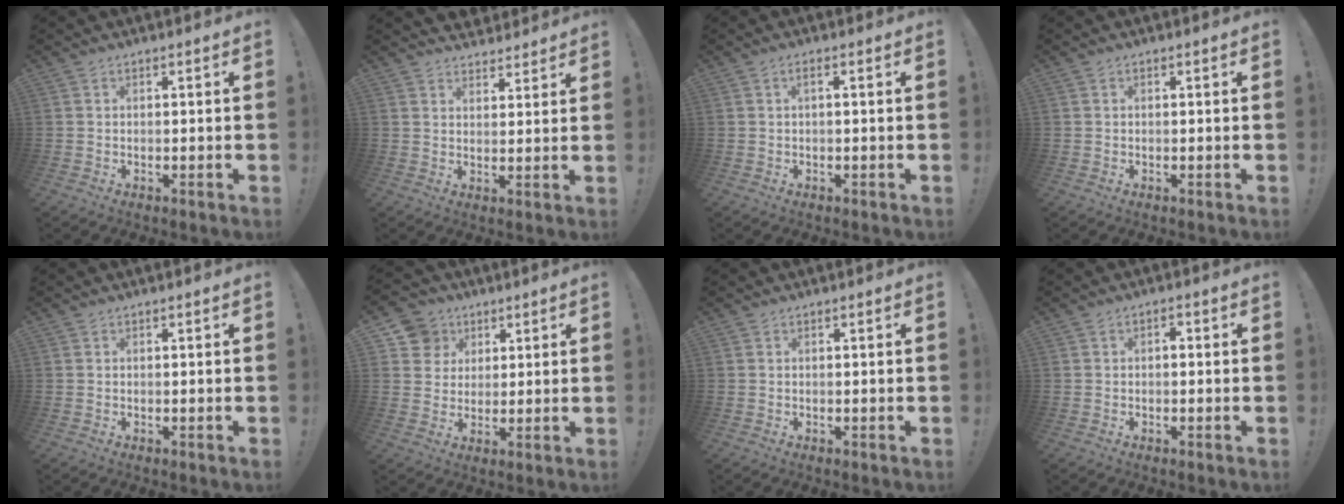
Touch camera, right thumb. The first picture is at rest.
{"total": 4.0, "force": [3.4, 2.1, 0.3], "torque": [0.001, -0.027, 0.064]}
{"total": 1.5, "force": [-0.3, 0.1, 1.5], "torque": [-0.036, 0.005, -0.005]}
{"total": 0.0}
{"total": 0.0}
{"total": 9.0, "force": [4.0, 8.0, 1.6], "torque": [-0.022, -0.022, 0.082]}
{"total": 0.0}
{"total": 1.2, "force": [-0.7, 0.6, 0.8], "torque": [-0.009, 0.004, -0.017]}